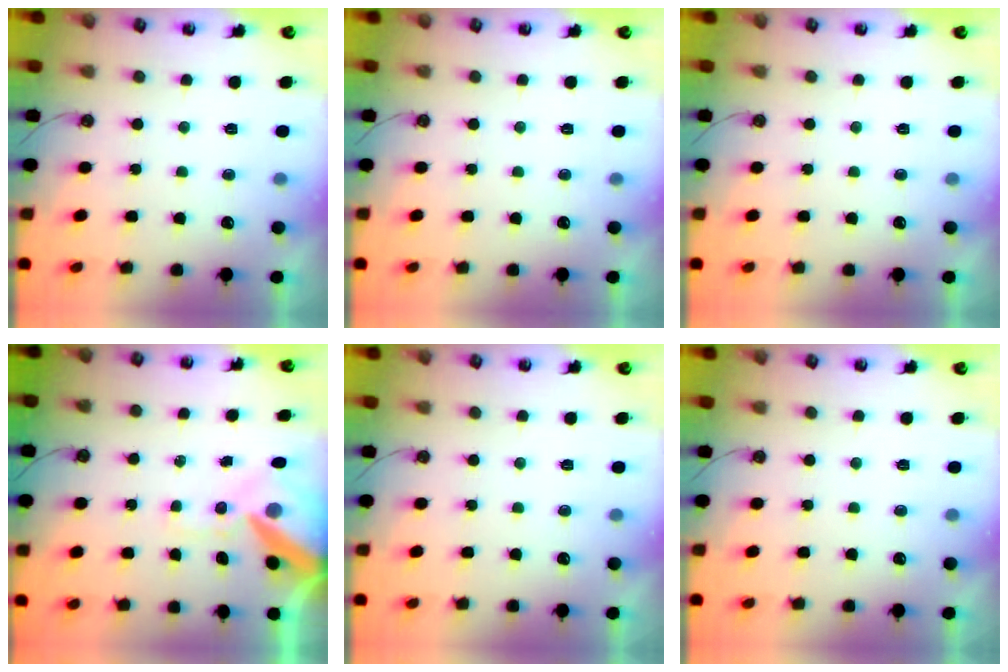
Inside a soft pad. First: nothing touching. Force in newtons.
{"total": 0.0}
{"total": 0.0}
{"total": 13.4, "press": 13.2, "slide": 1.8}
{"total": 0.0}
{"total": 0.0}